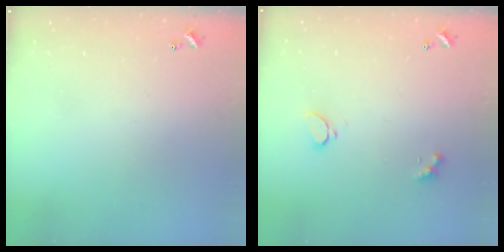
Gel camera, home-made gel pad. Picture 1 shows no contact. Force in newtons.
{"total": 1.7, "press": 1.7, "slide": 0.3}